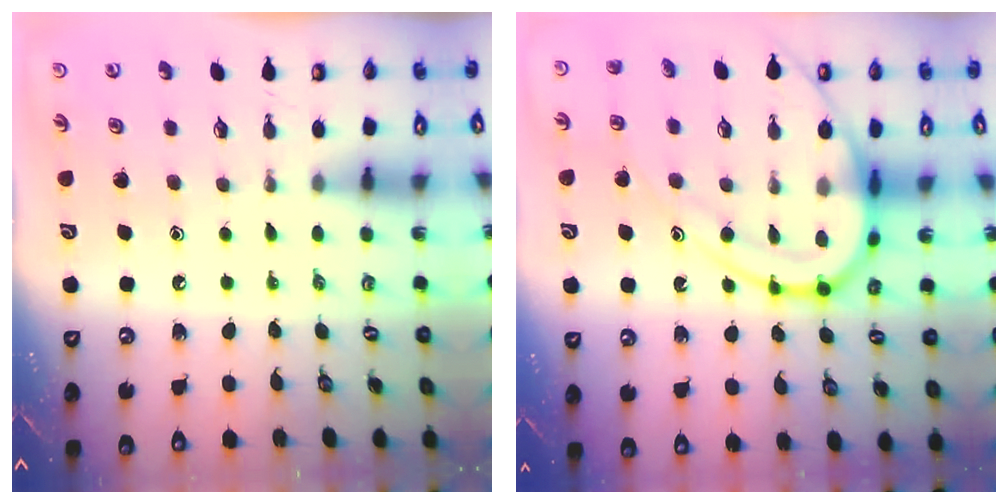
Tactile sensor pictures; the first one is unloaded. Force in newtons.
{"total": 17.3, "press": 17.2, "slide": 1.7}